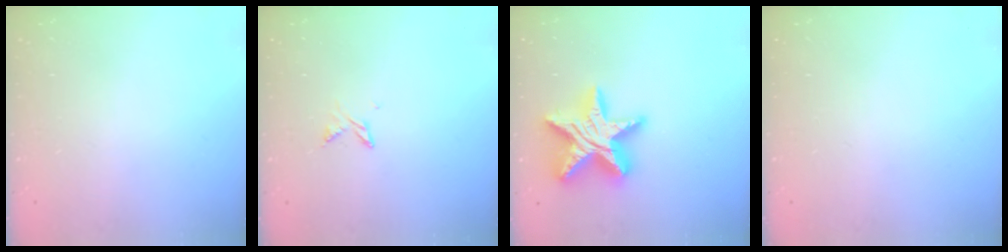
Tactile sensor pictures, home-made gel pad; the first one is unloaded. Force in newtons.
{"total": 2.9, "press": 2.8, "slide": 0.5}
{"total": 20.3, "press": 20.2, "slide": 1.8}
{"total": 0.0}